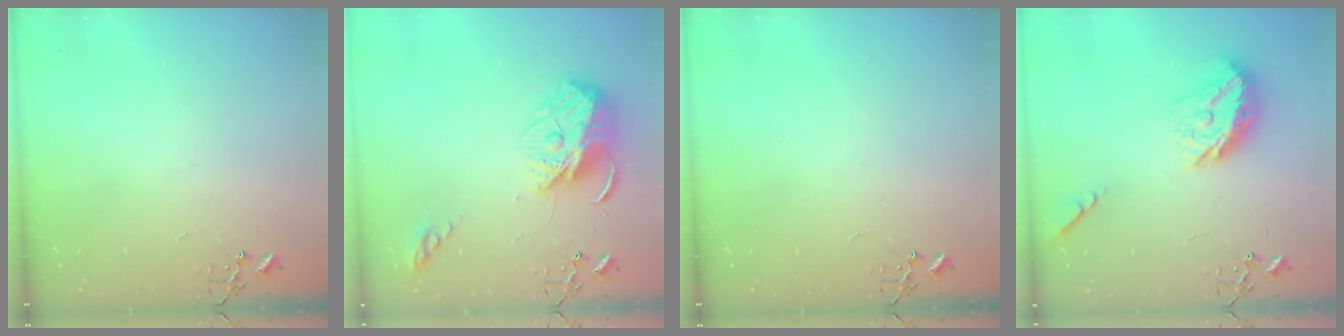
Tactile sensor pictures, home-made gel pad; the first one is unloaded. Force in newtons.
{"total": 13.5, "press": 13.4, "slide": 1.2}
{"total": 0.0}
{"total": 17.8, "press": 17.7, "slide": 0.6}